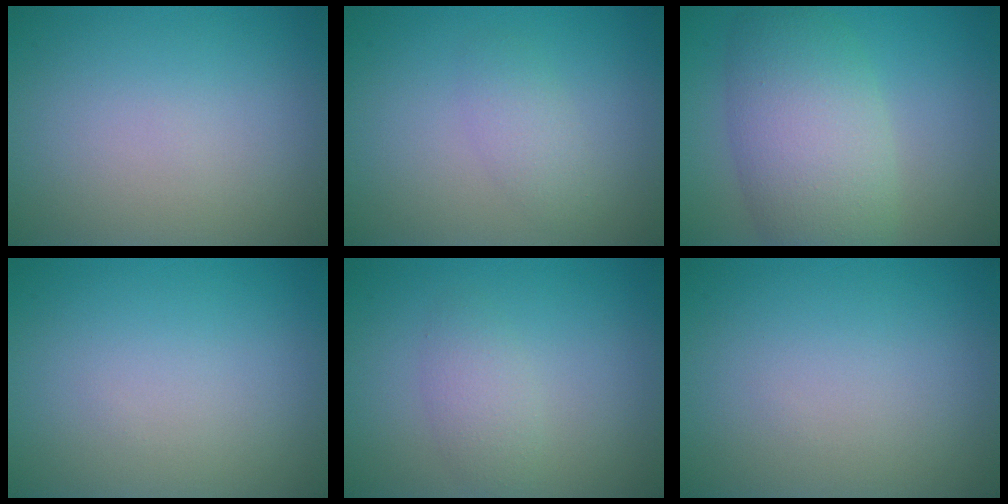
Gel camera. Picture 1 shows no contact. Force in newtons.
{"total": 1.7, "press": 1.7, "slide": 0.1}
{"total": 7.8, "press": 7.8, "slide": 0.1}
{"total": 0.0}
{"total": 1.9, "press": 1.9, "slide": 0.1}
{"total": 0.0}